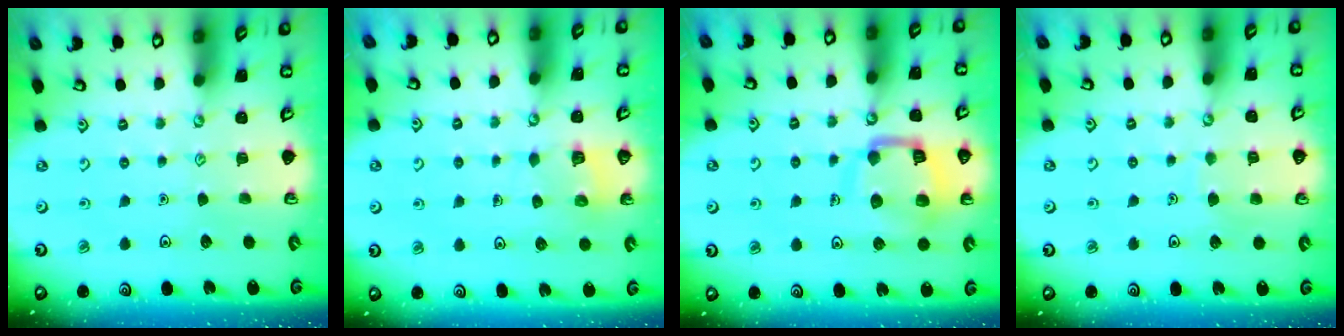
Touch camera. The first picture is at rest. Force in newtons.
{"total": 4.7, "press": 4.7, "slide": 0.3}
{"total": 13.1, "press": 13.0, "slide": 1.5}
{"total": 3.7, "press": 3.7, "slide": 0.3}